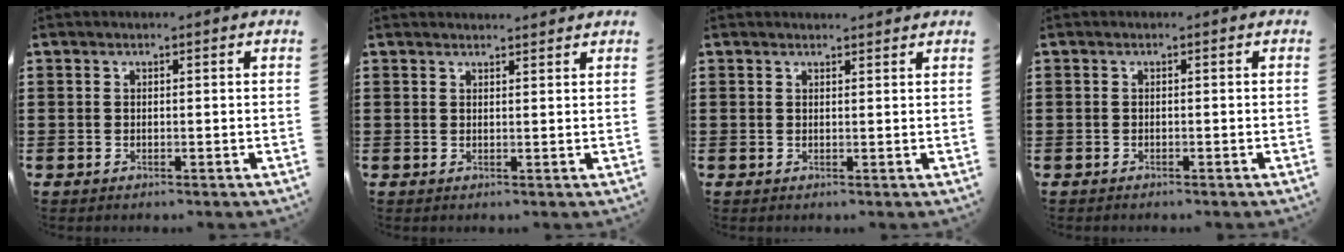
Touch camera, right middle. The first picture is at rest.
{"total": 1.2, "force": [1.2, 0.0, 0.2], "torque": [0.001, -0.004, 0.021]}
{"total": 1.0, "force": [0.9, 0.0, 0.2], "torque": [0.002, -0.004, 0.016]}
{"total": 0.6, "force": [-0.6, 0.1, 0.0], "torque": [-0.002, -0.002, -0.011]}